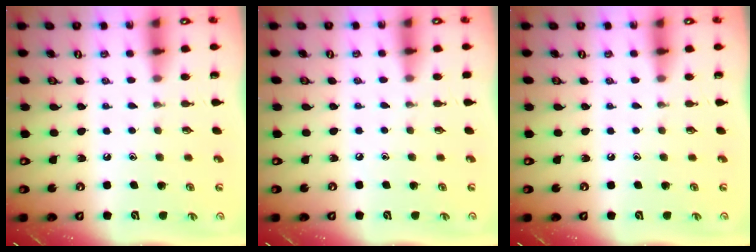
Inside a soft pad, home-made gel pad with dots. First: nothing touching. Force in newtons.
{"total": 2.5, "press": 2.5, "slide": 0.4}
{"total": 0.0}